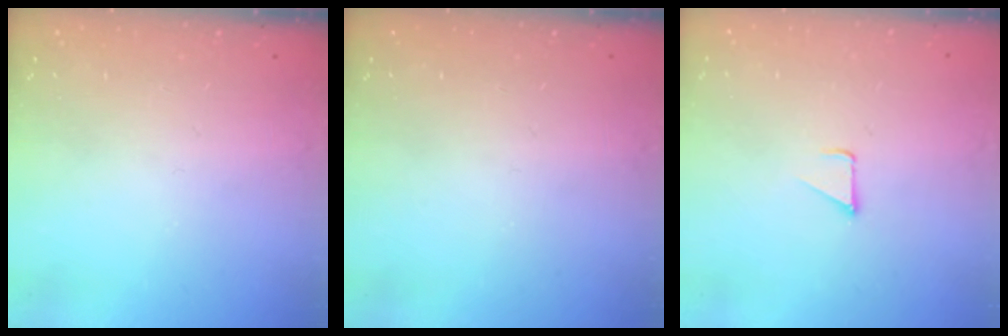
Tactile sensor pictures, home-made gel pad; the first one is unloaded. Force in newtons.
{"total": 0.0}
{"total": 1.2, "press": 1.2, "slide": 0.1}